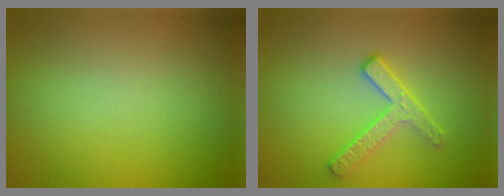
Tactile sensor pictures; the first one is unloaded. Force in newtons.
{"total": 2.8, "press": 2.5, "slide": 1.3}